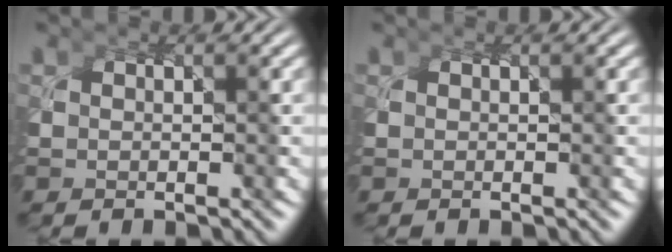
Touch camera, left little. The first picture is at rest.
{"total": 0.0}